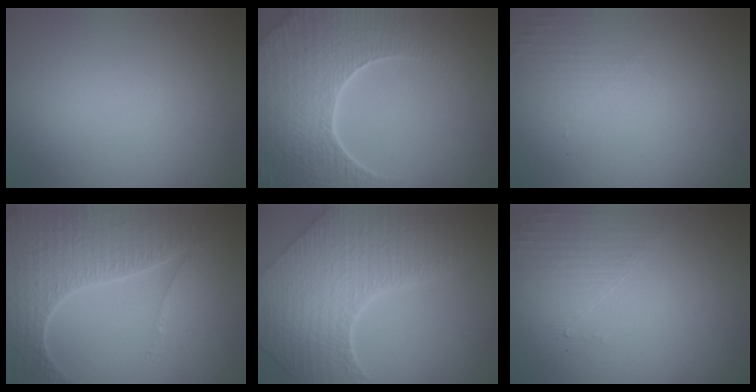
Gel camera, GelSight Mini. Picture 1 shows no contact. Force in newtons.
{"total": 9.2, "press": 6.6, "slide": 6.4}
{"total": 1.3, "press": 0.1, "slide": 1.3}
{"total": 7.4, "press": 5.4, "slide": 5.1}
{"total": 8.5, "press": 6.1, "slide": 5.8}
{"total": 1.6, "press": 0.7, "slide": 1.4}